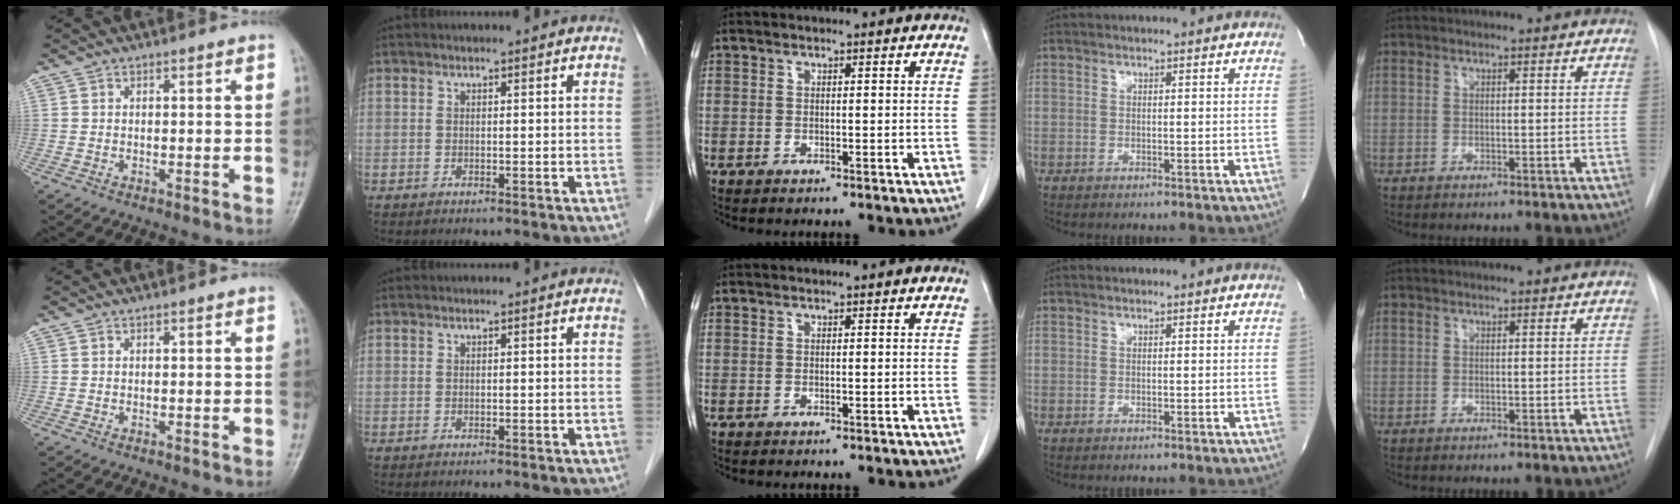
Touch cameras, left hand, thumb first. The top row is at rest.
{}